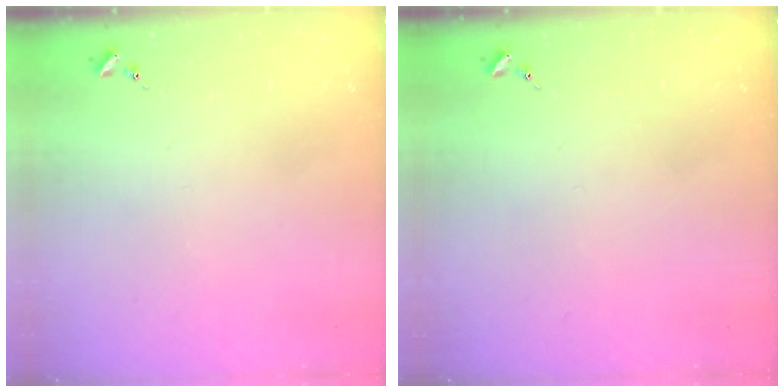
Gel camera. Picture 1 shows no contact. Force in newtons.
{"total": 0.0}